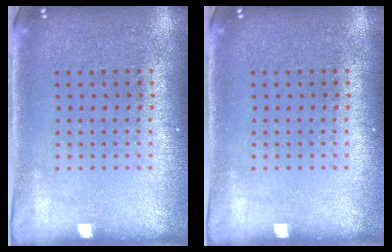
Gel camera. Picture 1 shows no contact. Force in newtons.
{"total": 0.0}